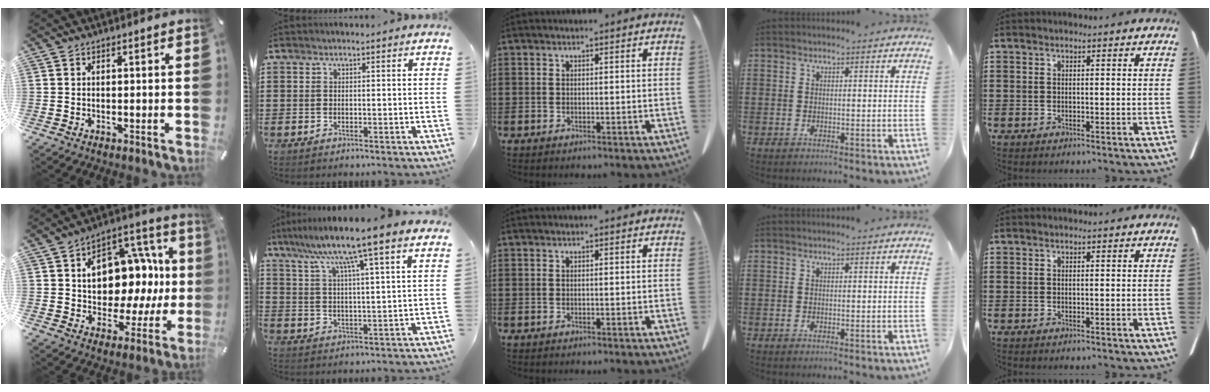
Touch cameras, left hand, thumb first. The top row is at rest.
{"thumb": {"total": 15.3, "force": [2.2, 11.3, 10.1], "torque": [-0.122, -0.031, 0.041]}, "index": {"total": 9.2, "force": [7.1, -0.9, 5.8], "torque": [-0.129, -0.033, 0.110]}}